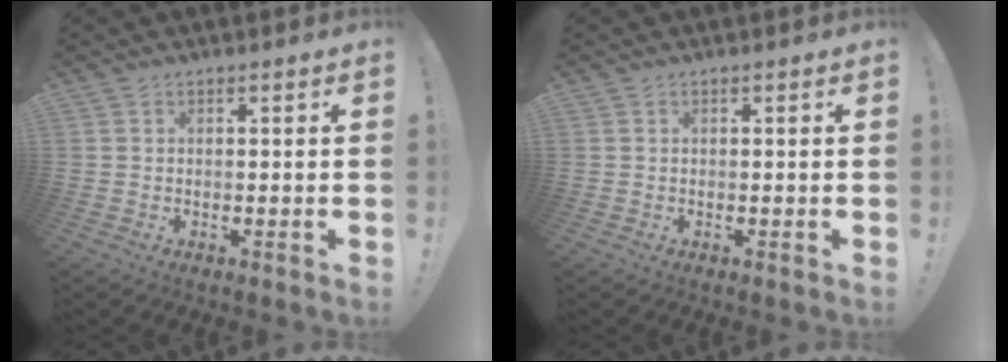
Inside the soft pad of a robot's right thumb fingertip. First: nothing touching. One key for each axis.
{"total": 0.0}